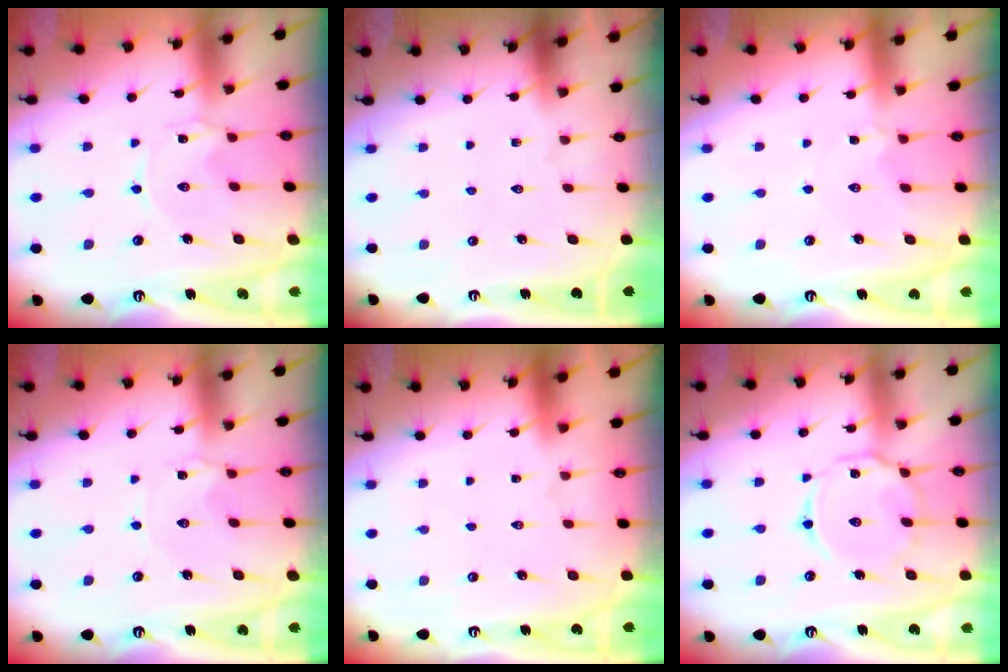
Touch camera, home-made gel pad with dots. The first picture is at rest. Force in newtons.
{"total": 0.0}
{"total": 2.7, "press": 2.7, "slide": 0.5}
{"total": 1.6, "press": 1.6, "slide": 0.3}
{"total": 1.6, "press": 1.6, "slide": 0.1}
{"total": 10.5, "press": 10.5, "slide": 0.7}